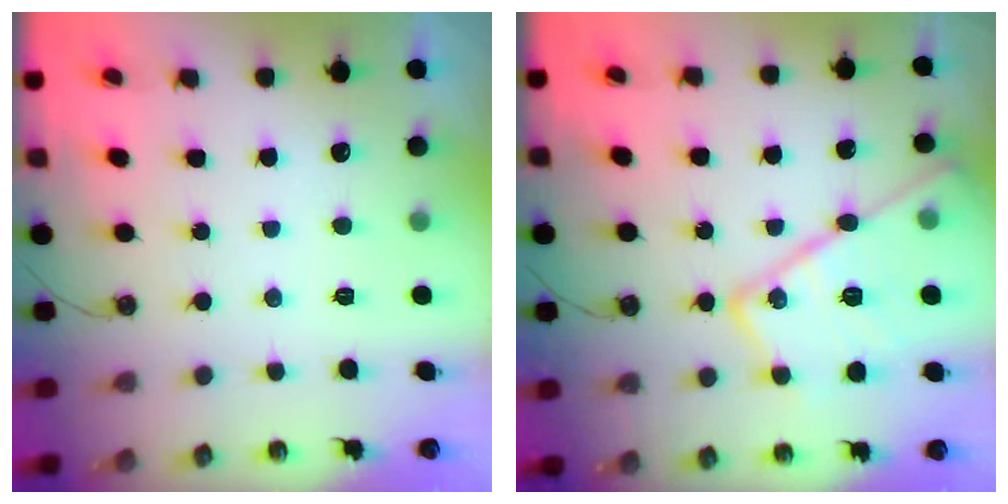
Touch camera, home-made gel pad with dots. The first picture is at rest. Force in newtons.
{"total": 22.5, "press": 22.4, "slide": 2.1}